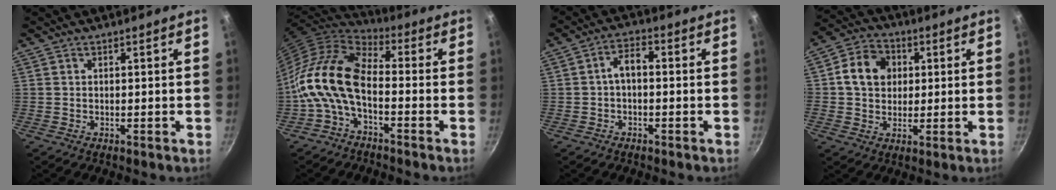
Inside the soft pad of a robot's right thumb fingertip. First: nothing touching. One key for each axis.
{"total": 13.5, "fx": -3.6, "fy": 7.2, "fz": 10.8, "tx": -0.205, "ty": 0.043, "tz": -0.089}
{"total": 4.1, "fx": -0.6, "fy": 2.2, "fz": 3.3, "tx": -0.055, "ty": 0.024, "tz": -0.014}
{"total": 9.6, "fx": 1.8, "fy": 8.0, "fz": 5.0, "tx": -0.059, "ty": 0.008, "tz": 0.016}